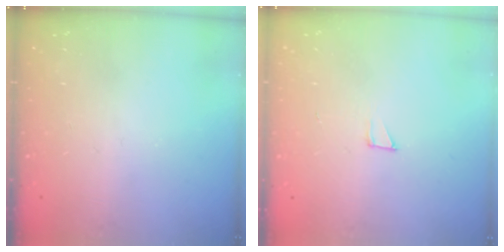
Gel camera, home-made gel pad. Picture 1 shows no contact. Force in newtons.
{"total": 2.1, "press": 2.1, "slide": 0.1}